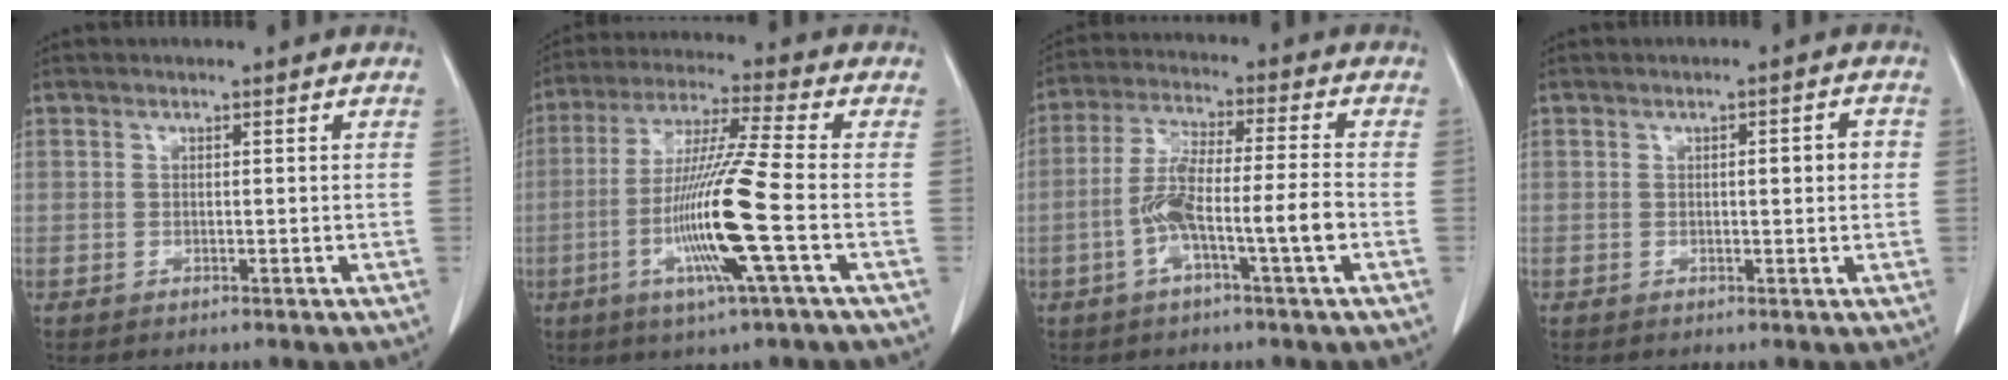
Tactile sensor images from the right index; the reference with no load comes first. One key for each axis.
{"total": 13.7, "fx": -3.6, "fy": -1.3, "fz": 13.2, "tx": -0.263, "ty": -0.013, "tz": -0.073}
{"total": 9.5, "fx": -3.0, "fy": 0.3, "fz": 9.0, "tx": -0.177, "ty": 0.016, "tz": -0.056}
{"total": 3.0, "fx": 0.3, "fy": 0.7, "fz": 2.9, "tx": -0.041, "ty": 0.006, "tz": 0.003}